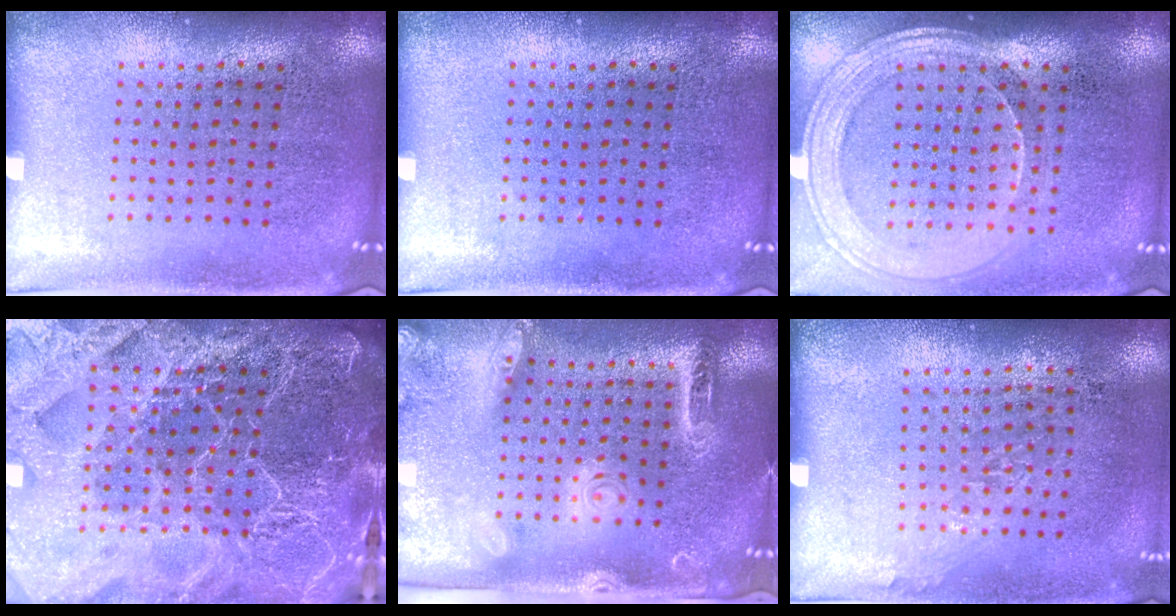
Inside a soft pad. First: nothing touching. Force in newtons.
{"total": 0.0}
{"total": 1.9, "press": 1.7, "slide": 0.8}
{"total": 5.9, "press": 5.2, "slide": 2.9}
{"total": 2.5, "press": 2.0, "slide": 1.6}
{"total": 0.9, "press": 0.7, "slide": 0.7}